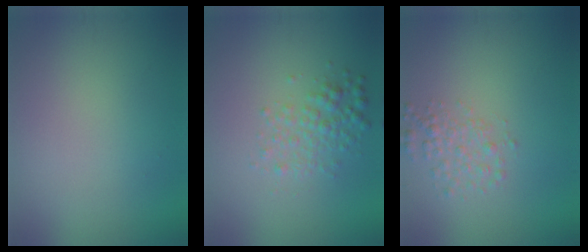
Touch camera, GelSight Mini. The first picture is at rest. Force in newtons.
{"total": 2.5, "press": 2.5, "slide": 0.0}
{"total": 2.0, "press": 2.0, "slide": 0.1}